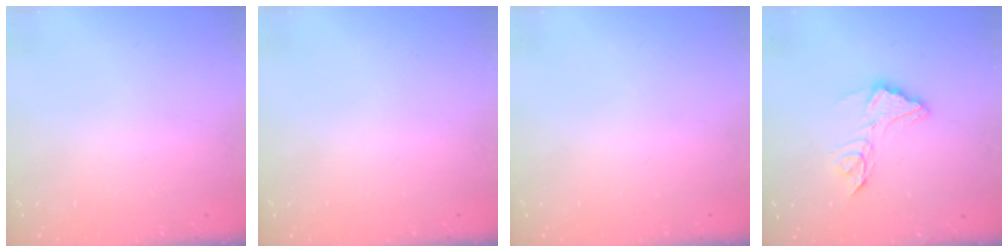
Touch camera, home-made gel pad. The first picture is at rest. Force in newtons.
{"total": 0.0}
{"total": 0.0}
{"total": 11.7, "press": 11.6, "slide": 0.9}